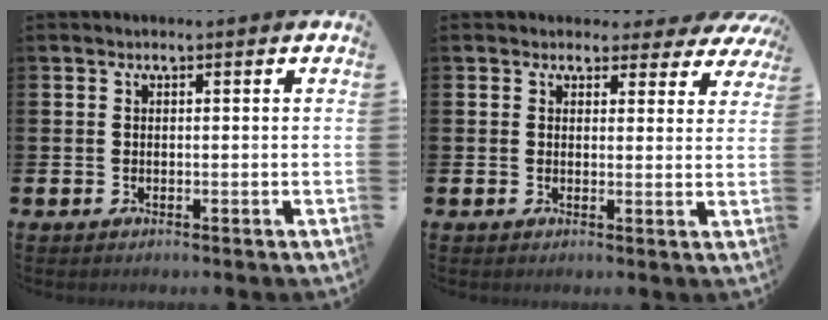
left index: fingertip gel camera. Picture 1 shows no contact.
{"total": 2.7, "force": [2.2, 1.5, 0.3], "torque": [0.003, -0.015, 0.033]}